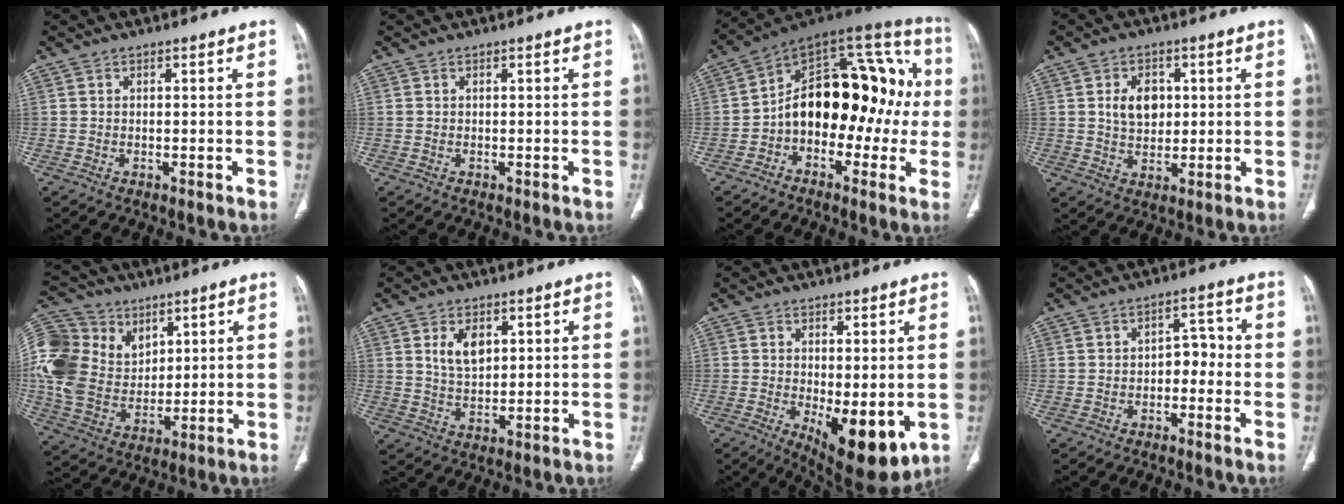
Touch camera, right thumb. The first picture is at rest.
{"total": 0.0}
{"total": 23.0, "force": [-1.2, 14.2, 18.0], "torque": [-0.219, 0.065, -0.026]}
{"total": 6.7, "force": [1.4, 4.8, 4.4], "torque": [-0.051, -0.008, 0.026]}
{"total": 15.7, "force": [3.3, 11.3, 10.4], "torque": [-0.234, 0.010, 0.067]}
{"total": 5.8, "force": [2.2, 3.5, 4.1], "torque": [-0.062, -0.014, 0.047]}
{"total": 11.3, "force": [-2.2, 4.6, 10.1], "torque": [-0.140, -0.028, -0.016]}
{"total": 4.5, "force": [-1.4, 3.0, 3.0], "torque": [-0.023, 0.030, -0.027]}